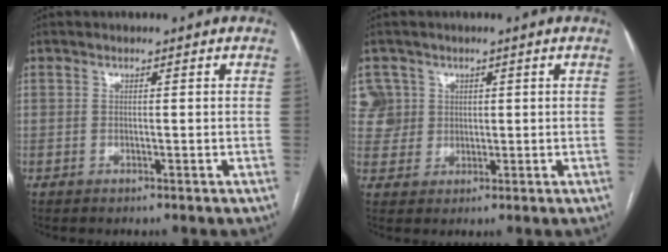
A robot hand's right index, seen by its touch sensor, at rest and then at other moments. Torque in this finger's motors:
{"motor_torque": [0.06, 0.07, 0.04, 0.00]}